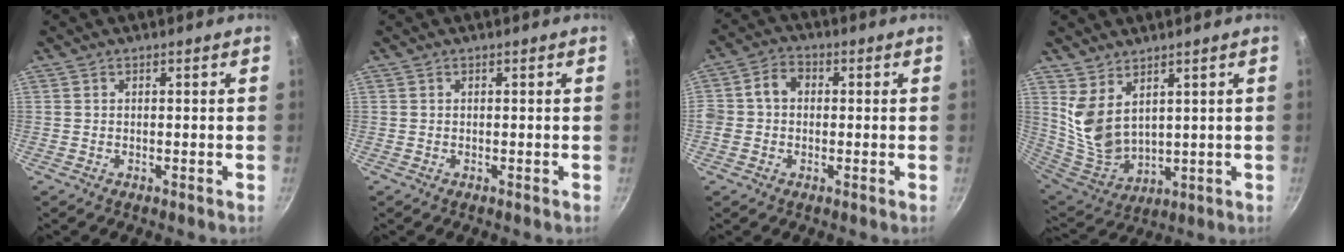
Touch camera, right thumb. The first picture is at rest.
{"total": 0.0}
{"total": 5.2, "force": [0.2, 4.4, 2.9], "torque": [-0.031, 0.013, -0.009]}
{"total": 9.6, "force": [4.7, 5.6, 6.2], "torque": [-0.107, -0.059, 0.112]}